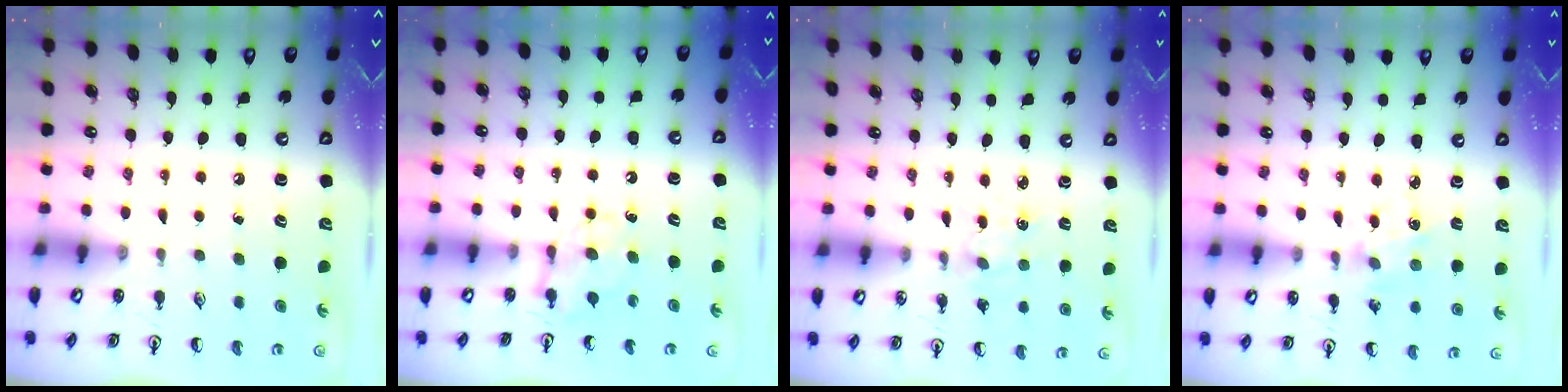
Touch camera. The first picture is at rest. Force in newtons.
{"total": 4.7, "press": 4.6, "slide": 0.8}
{"total": 2.7, "press": 2.7, "slide": 0.4}
{"total": 2.9, "press": 2.9, "slide": 0.3}